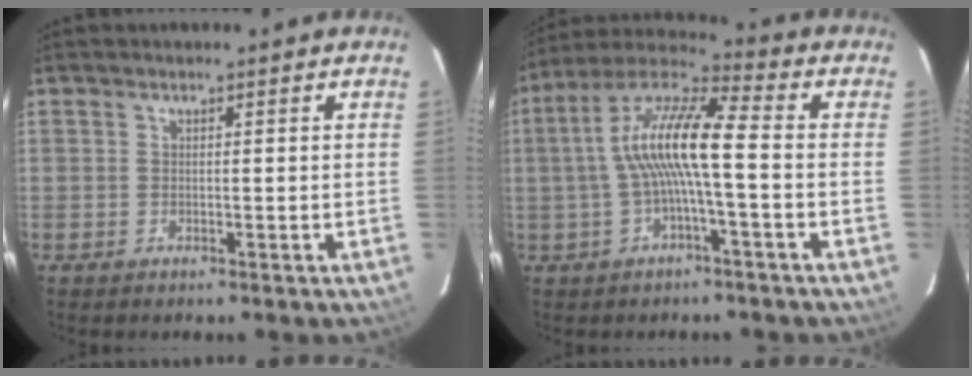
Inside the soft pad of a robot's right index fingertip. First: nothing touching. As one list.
[{"total": 12.5, "force": [-0.9, 1.9, 12.3], "torque": [-0.239, 0.021, -0.023]}]